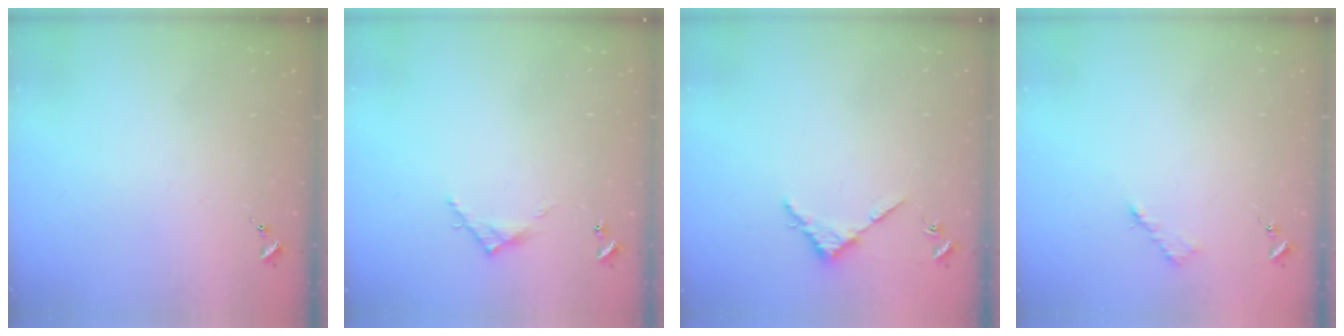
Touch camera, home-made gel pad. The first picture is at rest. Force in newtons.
{"total": 5.5, "press": 5.5, "slide": 0.3}
{"total": 3.4, "press": 3.4, "slide": 0.4}
{"total": 3.1, "press": 3.1, "slide": 0.4}